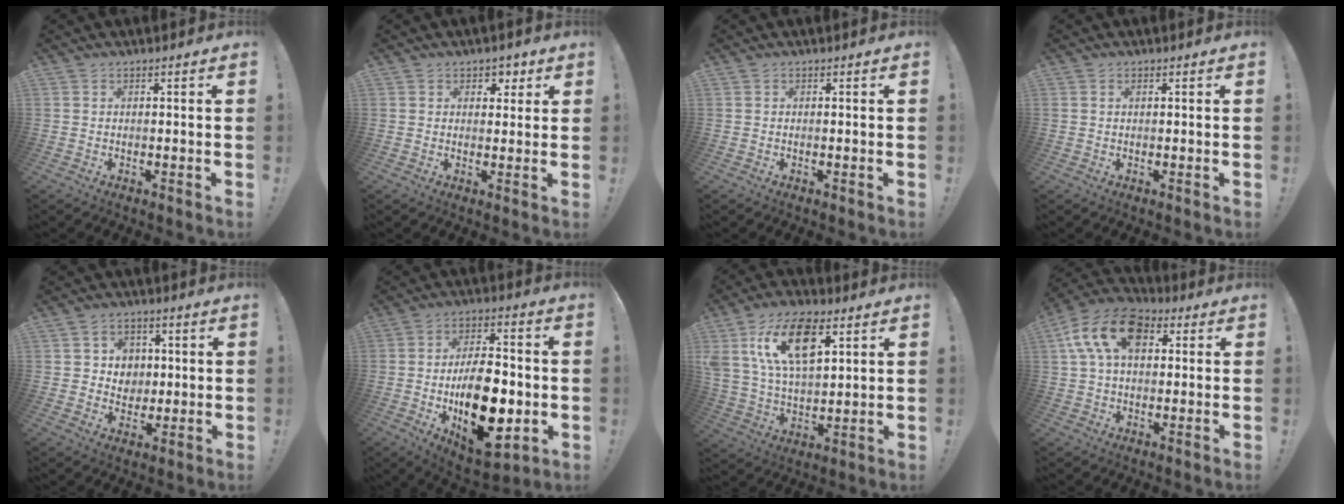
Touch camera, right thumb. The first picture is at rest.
{"total": 3.8, "force": [2.0, 3.0, 1.0], "torque": [0.002, -0.013, 0.033]}
{"total": 0.0}
{"total": 0.8, "force": [0.3, 0.3, 0.6], "torque": [-0.019, 0.004, 0.007]}
{"total": 6.6, "force": [1.8, 6.3, 1.0], "torque": [-0.019, -0.016, 0.040]}
{"total": 21.5, "force": [-4.2, 11.9, 17.4], "torque": [-0.278, 0.008, -0.054]}
{"total": 17.7, "force": [8.0, 9.5, 12.6], "torque": [-0.237, -0.021, 0.144]}
{"total": 16.0, "force": [5.2, 9.9, 11.5], "torque": [-0.211, -0.001, 0.096]}